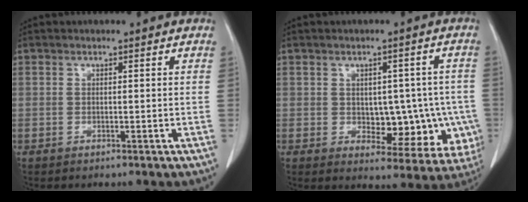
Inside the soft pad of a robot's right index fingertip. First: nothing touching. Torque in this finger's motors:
{"motor_torque": [0.11, 0.08, 0.10, 0.02]}